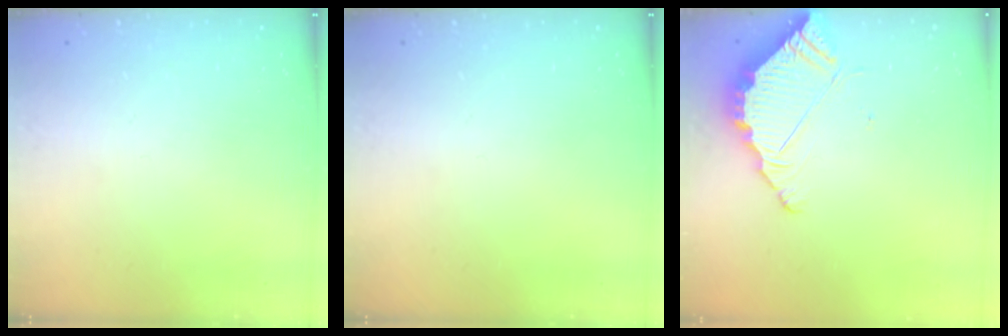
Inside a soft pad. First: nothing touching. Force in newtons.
{"total": 0.0}
{"total": 5.5, "press": 5.5, "slide": 0.1}